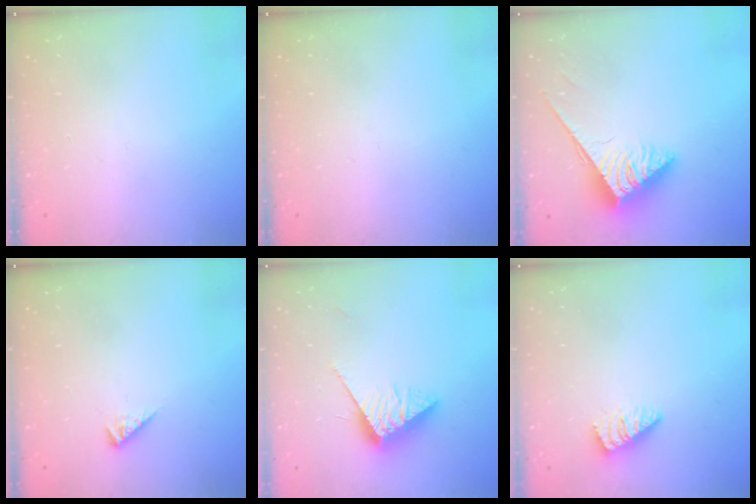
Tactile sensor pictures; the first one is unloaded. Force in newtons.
{"total": 0.0}
{"total": 3.6, "press": 3.5, "slide": 0.6}
{"total": 2.7, "press": 2.7, "slide": 0.6}
{"total": 9.6, "press": 9.6, "slide": 0.2}
{"total": 1.1, "press": 1.1, "slide": 0.2}